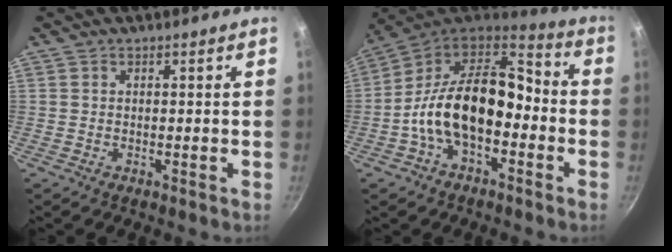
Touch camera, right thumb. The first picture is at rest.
{"total": 19.2, "force": [-3.8, 11.5, 14.9], "torque": [-0.236, 0.060, -0.083]}